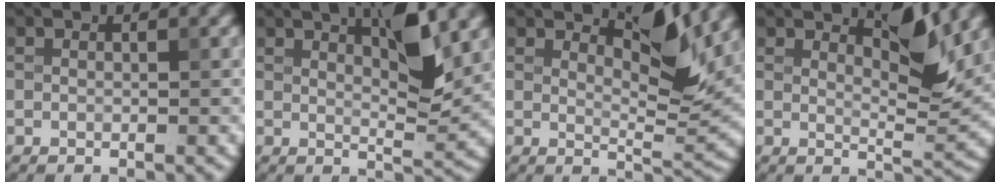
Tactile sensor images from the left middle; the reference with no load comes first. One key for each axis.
{"total": 3.6, "fx": 1.8, "fy": 0.2, "fz": 3.2, "tx": -0.064, "ty": -0.002, "tz": 0.048}
{"total": 3.5, "fx": 2.4, "fy": 0.3, "fz": 2.5, "tx": -0.055, "ty": -0.005, "tz": 0.056}
{"total": 2.8, "fx": 1.9, "fy": 0.0, "fz": 2.1, "tx": -0.051, "ty": -0.007, "tz": 0.047}